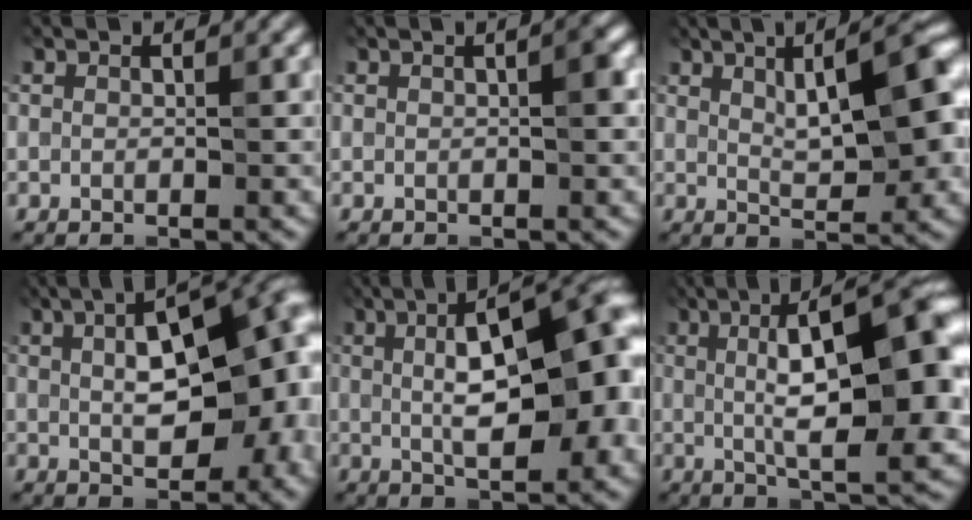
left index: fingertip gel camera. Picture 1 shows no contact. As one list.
[{"total": 1.6, "force": [0.2, 0.5, 1.5], "torque": [-0.026, 0.007, 0.003]}, {"total": 7.9, "force": [1.7, 2.2, 7.4], "torque": [-0.114, 0.012, 0.028]}, {"total": 13.0, "force": [1.1, 5.9, 11.5], "torque": [-0.141, 0.017, 0.018]}, {"total": 13.3, "force": [1.8, 4.8, 12.2], "torque": [-0.158, 0.029, 0.020]}, {"total": 12.9, "force": [1.3, 3.3, 12.4], "torque": [-0.171, 0.020, 0.016]}]